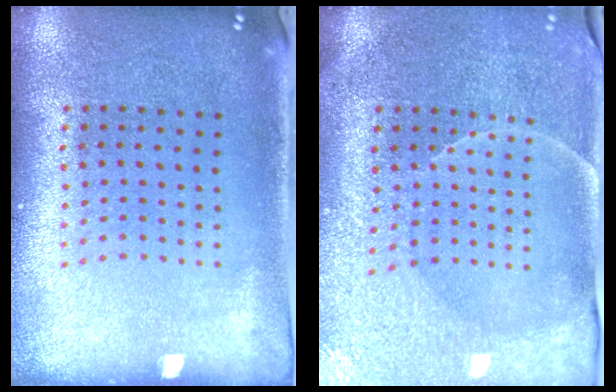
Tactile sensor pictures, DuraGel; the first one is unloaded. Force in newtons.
{"total": 3.8, "press": 3.6, "slide": 1.2}